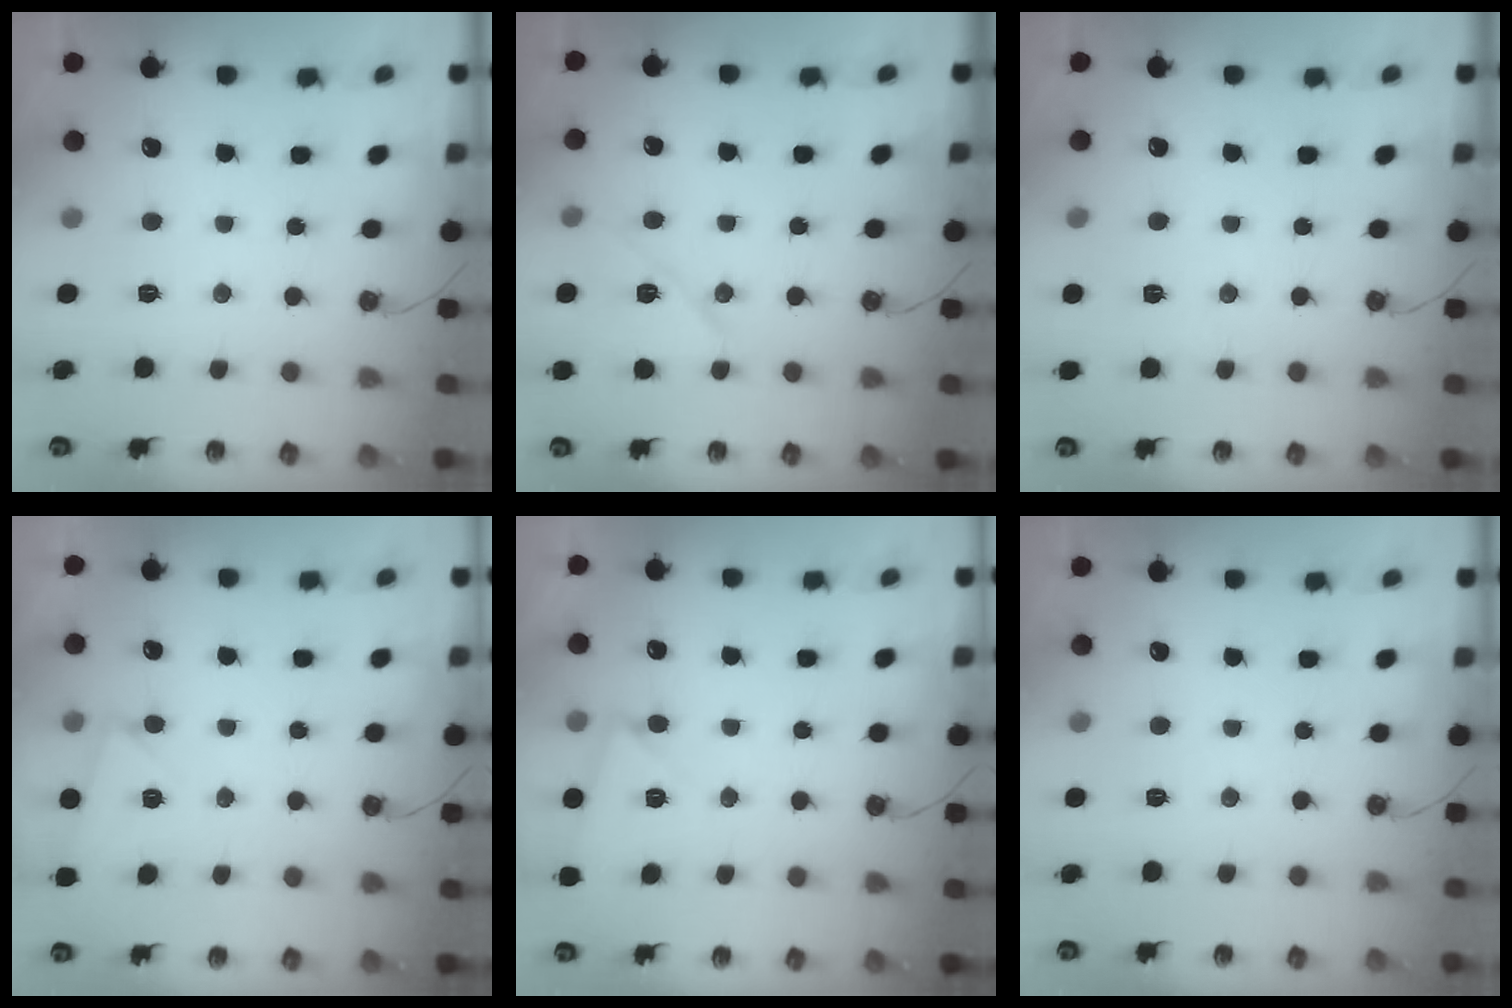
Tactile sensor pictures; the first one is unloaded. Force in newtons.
{"total": 10.0, "press": 9.5, "slide": 3.0}
{"total": 2.2, "press": 2.1, "slide": 0.7}
{"total": 3.4, "press": 3.3, "slide": 0.8}
{"total": 4.2, "press": 3.5, "slide": 2.3}
{"total": 0.0}